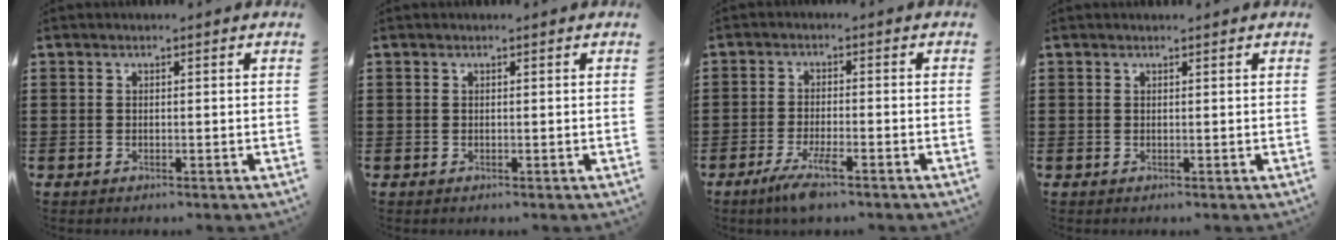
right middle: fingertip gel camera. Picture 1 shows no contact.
{"total": 0.0}
{"total": 4.4, "force": [-2.7, 0.4, 3.4], "torque": [-0.075, -0.010, -0.050]}
{"total": 0.0}